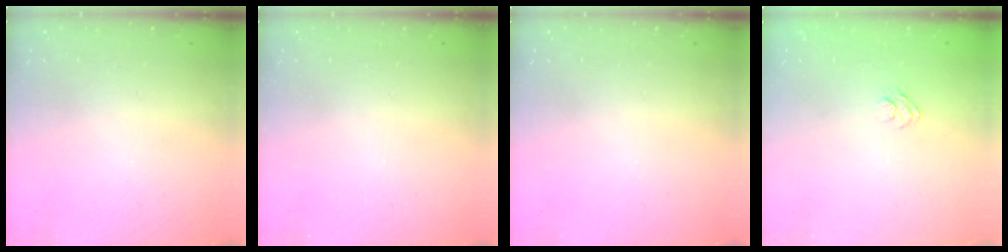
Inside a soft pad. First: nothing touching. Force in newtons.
{"total": 0.0}
{"total": 0.0}
{"total": 6.4, "press": 6.3, "slide": 1.1}